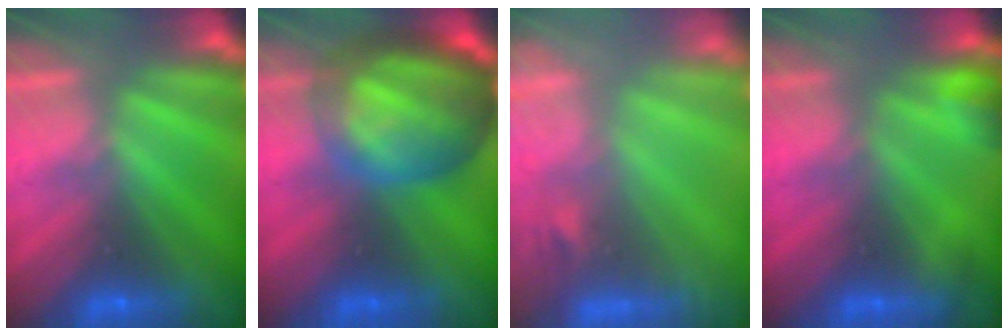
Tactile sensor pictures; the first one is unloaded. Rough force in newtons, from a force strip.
{"total": 7.2}
{"total": 7.4}
{"total": 4.8}